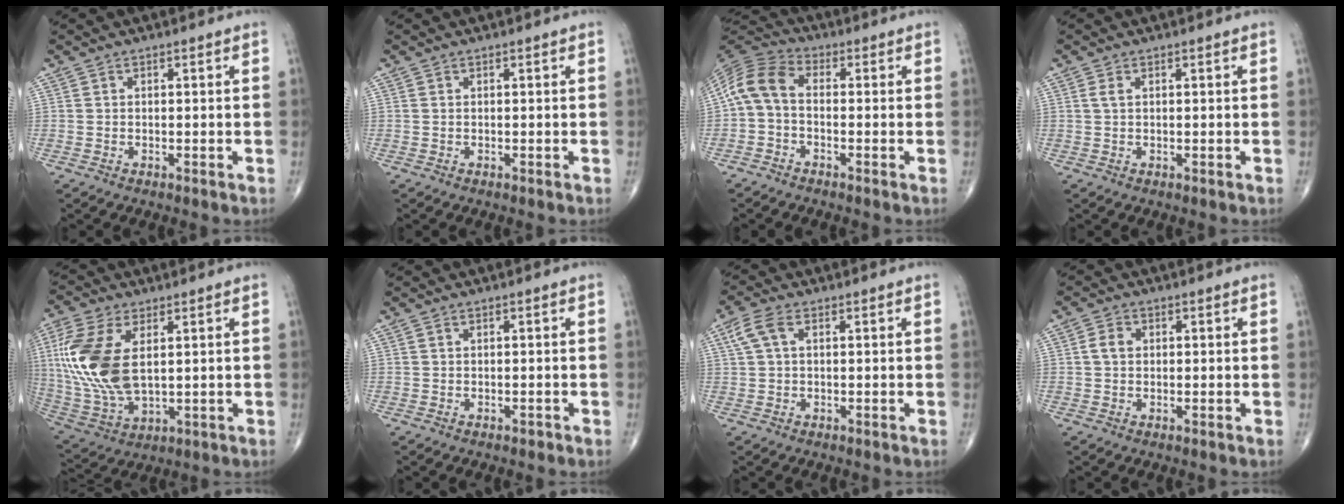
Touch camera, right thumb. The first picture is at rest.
{"total": 0.0}
{"total": 8.1, "force": [-0.8, 5.0, 6.3], "torque": [-0.126, 0.025, -0.034]}
{"total": 1.3, "force": [0.3, 0.5, 1.1], "torque": [-0.030, 0.004, 0.007]}
{"total": 17.0, "force": [3.1, 9.1, 14.1], "torque": [-0.315, -0.013, 0.067]}
{"total": 0.6, "force": [-0.2, 0.4, 0.4], "torque": [-0.003, 0.001, -0.005]}
{"total": 4.4, "force": [1.3, 2.4, 3.5], "torque": [-0.091, 0.019, 0.027]}
{"total": 2.8, "force": [0.4, 2.1, 1.9], "torque": [-0.036, 0.006, 0.006]}